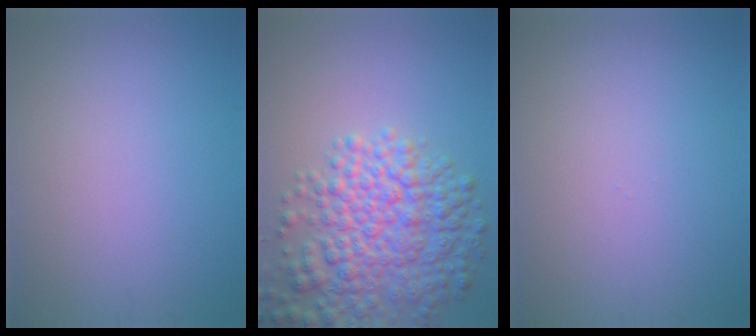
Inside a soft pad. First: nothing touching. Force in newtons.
{"total": 8.1, "press": 8.1, "slide": 0.4}
{"total": 0.0}